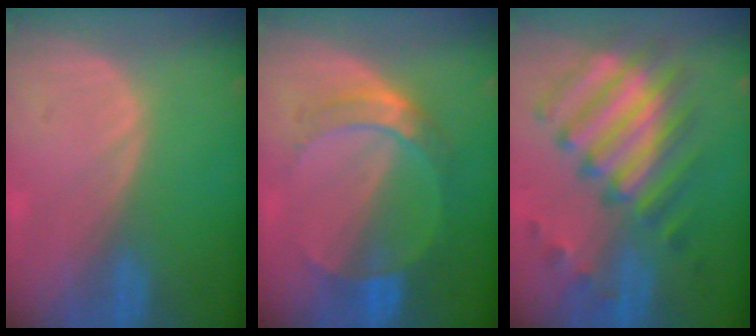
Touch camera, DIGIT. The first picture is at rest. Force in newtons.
{"total": 7.1, "press": 6.4, "slide": 3.1}
{"total": 10.6, "press": 10.2, "slide": 3.1}